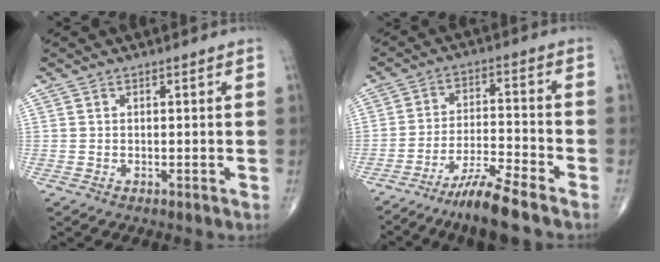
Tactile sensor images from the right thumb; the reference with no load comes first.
{"total": 8.8, "force": [-7.0, 0.1, 5.2], "torque": [-0.104, 0.040, -0.129]}